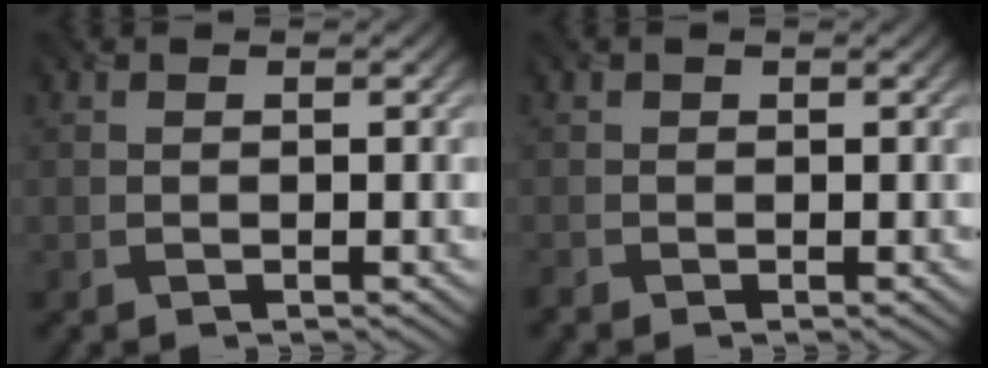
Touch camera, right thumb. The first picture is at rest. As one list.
[{"total": 0.8, "force": [-0.5, 0.7, -0.1], "torque": [-0.001, -0.003, -0.013]}]